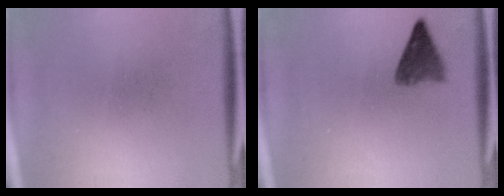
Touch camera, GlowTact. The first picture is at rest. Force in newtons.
{"total": 3.8}